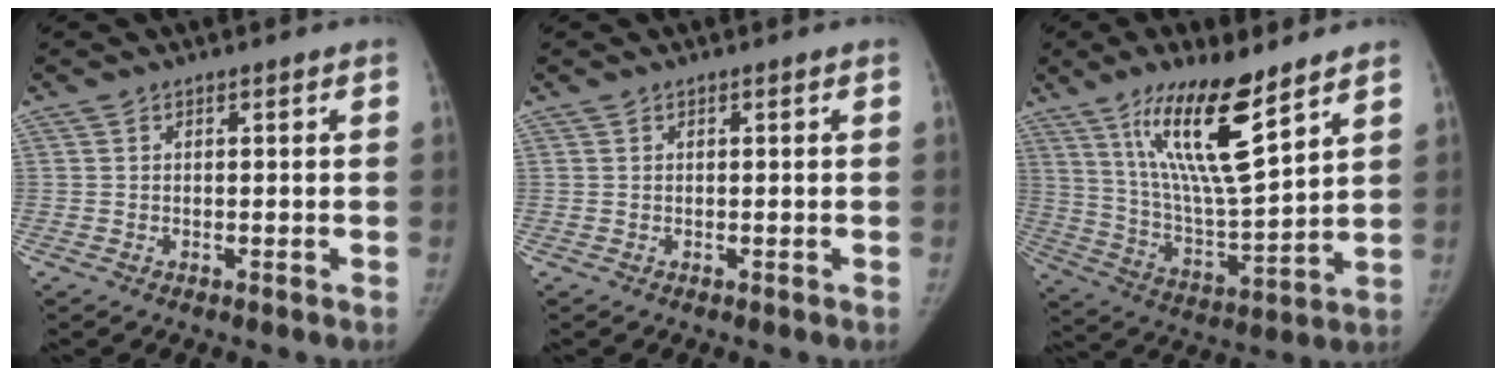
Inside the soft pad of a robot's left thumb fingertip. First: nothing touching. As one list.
[{"total": 0.0}, {"total": 18.0, "force": [10.7, 3.7, 13.9], "torque": [-0.238, -0.064, 0.205]}]